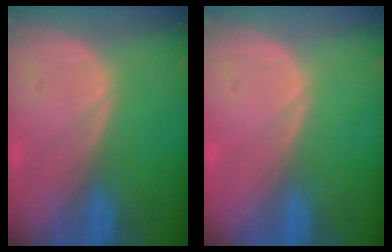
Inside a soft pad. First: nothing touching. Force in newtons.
{"total": 0.0}